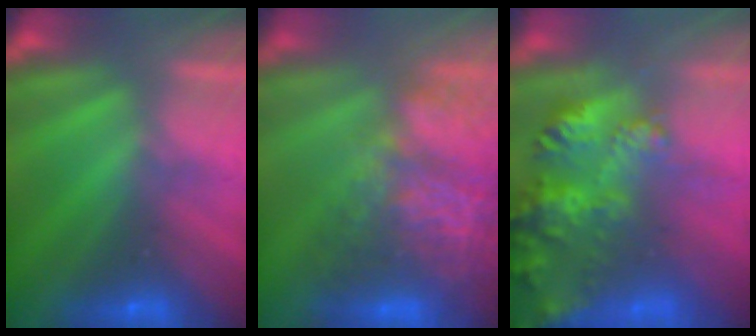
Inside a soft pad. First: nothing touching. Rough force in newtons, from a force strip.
{"total": 10.8}
{"total": 6.5}